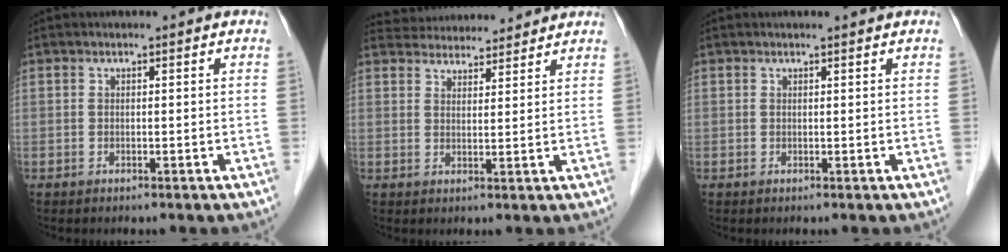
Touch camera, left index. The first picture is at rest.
{"total": 10.1, "force": [9.8, 2.0, 1.9], "torque": [-0.027, 0.030, 0.140]}
{"total": 1.0, "force": [0.9, -0.1, 0.1], "torque": [-0.009, 0.001, 0.014]}